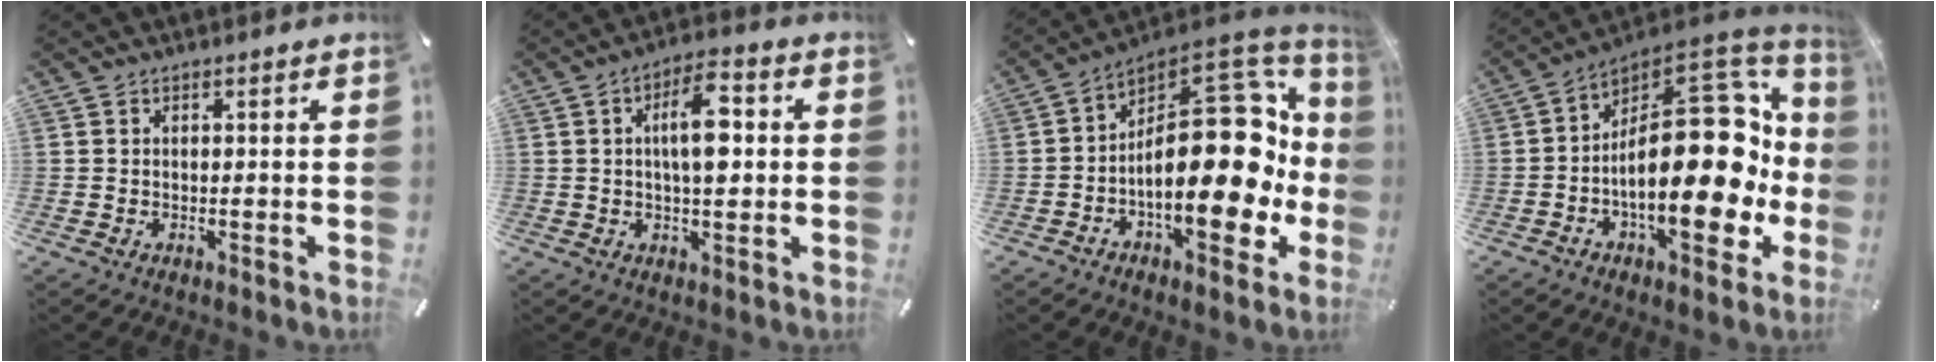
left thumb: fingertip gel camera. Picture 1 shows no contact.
{"total": 10.1, "force": [1.3, 4.3, 9.1], "torque": [-0.145, 0.001, 0.016]}
{"total": 27.9, "force": [-1.5, 13.9, 24.1], "torque": [-0.375, -0.019, -0.017]}
{"total": 29.8, "force": [-2.0, 14.7, 25.8], "torque": [-0.406, -0.028, -0.025]}